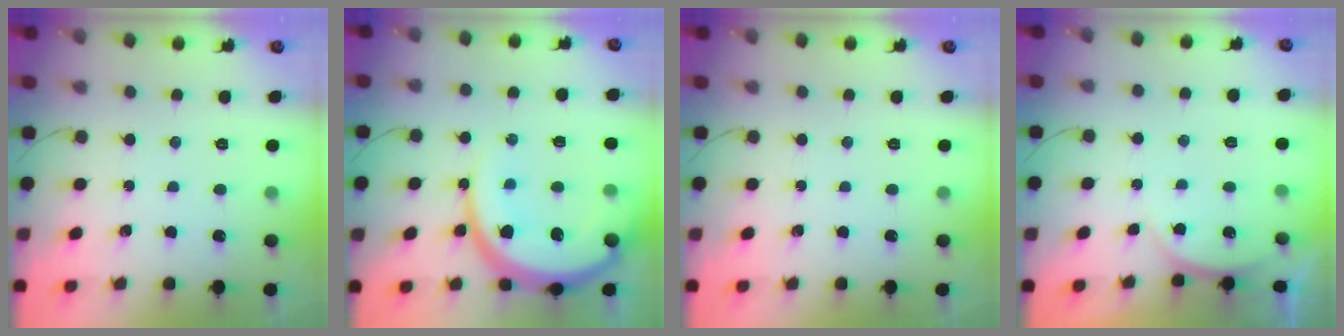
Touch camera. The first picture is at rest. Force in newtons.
{"total": 18.2, "press": 18.0, "slide": 2.1}
{"total": 0.0}
{"total": 3.1, "press": 3.1, "slide": 0.3}